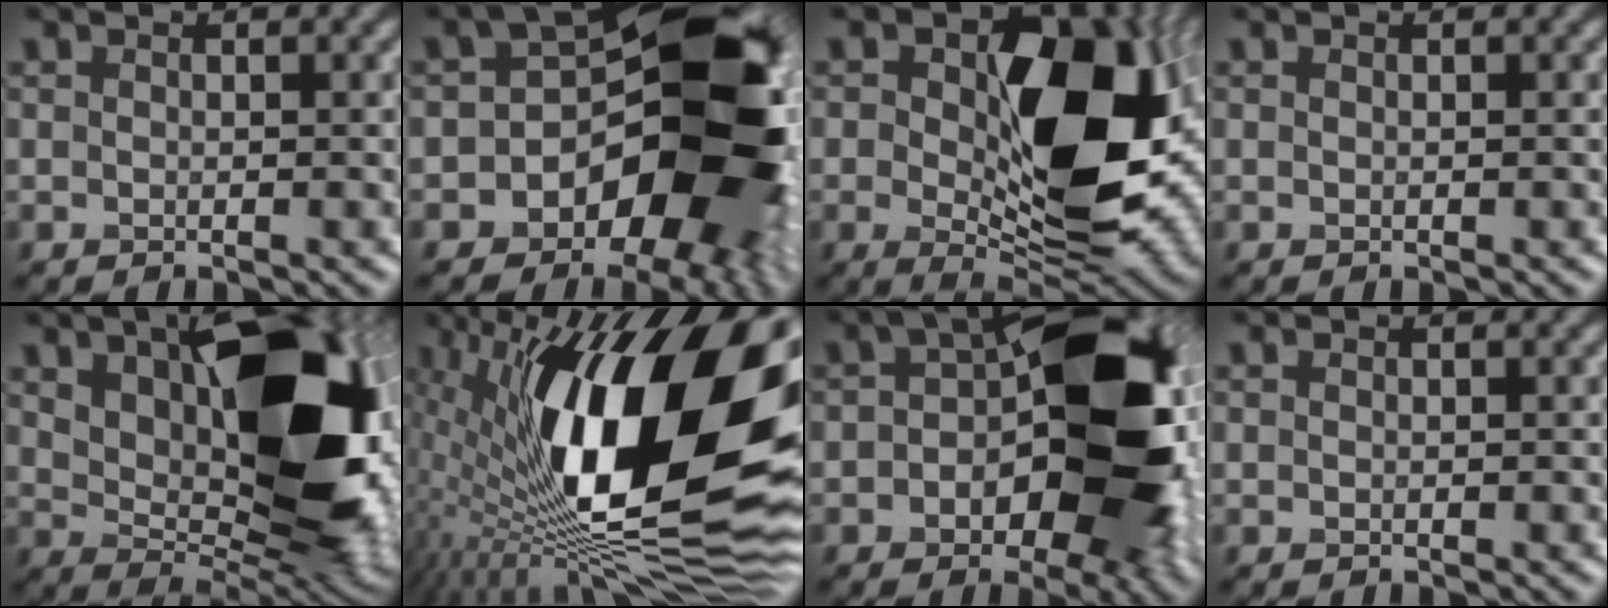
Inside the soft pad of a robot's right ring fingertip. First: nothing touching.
{"total": 15.2, "force": [-4.6, 9.7, 10.9], "torque": [-0.099, 0.006, -0.090]}
{"total": 14.2, "force": [0.8, 8.5, 11.3], "torque": [-0.165, -0.013, 0.023]}
{"total": 0.0}
{"total": 16.5, "force": [4.1, 8.6, 13.5], "torque": [-0.203, 0.004, 0.076]}
{"total": 20.6, "force": [3.5, 8.7, 18.3], "torque": [-0.318, 0.005, 0.053]}
{"total": 14.9, "force": [-0.8, 8.0, 12.5], "torque": [-0.150, 0.018, -0.024]}
{"total": 0.0}